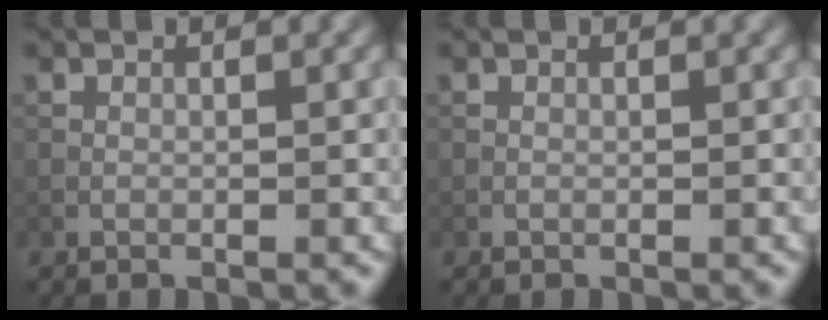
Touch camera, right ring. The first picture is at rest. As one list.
[{"total": 0.0}]